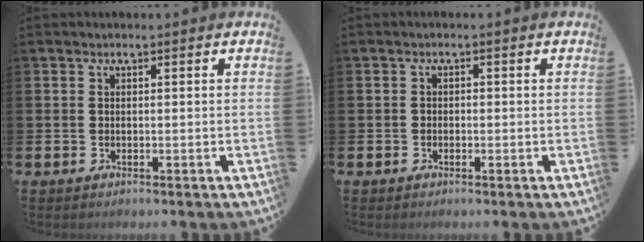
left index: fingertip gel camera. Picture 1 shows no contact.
{"total": 0.9, "force": [-0.5, 0.7, 0.2], "torque": [-0.012, 0.005, -0.009]}